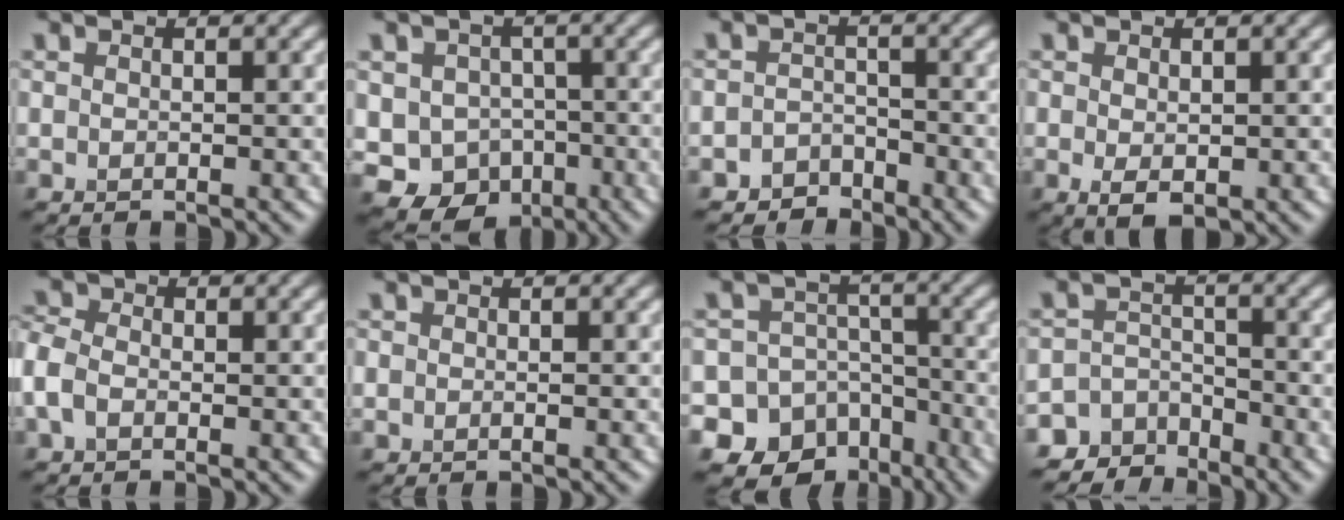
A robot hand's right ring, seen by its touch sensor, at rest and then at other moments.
{"total": 8.2, "force": [-2.8, 7.1, 2.9], "torque": [-0.016, -0.019, -0.062]}
{"total": 2.2, "force": [-1.9, 1.2, 0.0], "torque": [0.009, 0.008, -0.040]}
{"total": 1.9, "force": [-0.1, 1.1, 1.5], "torque": [-0.031, -0.008, 0.002]}
{"total": 2.9, "force": [-0.5, 2.1, 1.9], "torque": [-0.052, 0.007, -0.026]}
{"total": 0.7, "force": [0.0, 0.6, 0.4], "torque": [-0.006, -0.005, 0.001]}
{"total": 14.3, "force": [-8.4, 11.2, 2.7], "torque": [-0.047, -0.043, -0.139]}
{"total": 4.9, "force": [-4.1, 2.5, 0.1], "torque": [0.018, -0.002, -0.069]}